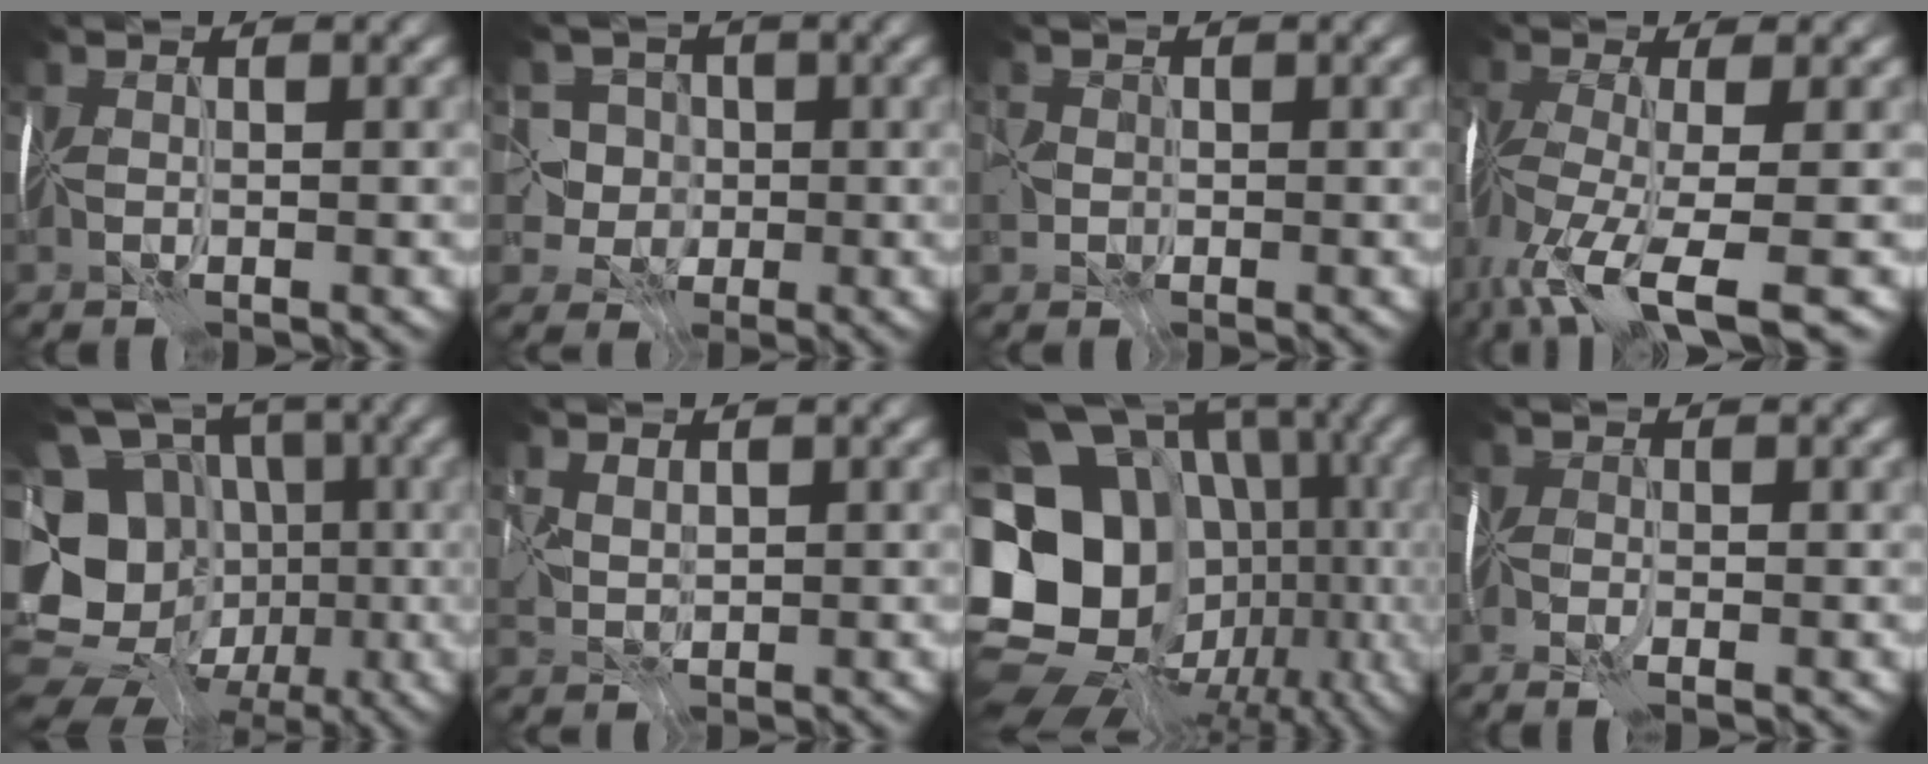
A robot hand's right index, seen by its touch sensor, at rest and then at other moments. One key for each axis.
{"total": 4.2, "fx": -0.2, "fy": 4.1, "fz": 0.7, "tx": -0.001, "ty": 0.026, "tz": -0.028}
{"total": 1.1, "fx": -0.3, "fy": 1.0, "fz": -0.2, "tx": -0.004, "ty": 0.005, "tz": -0.011}
{"total": 10.0, "fx": -5.8, "fy": 3.0, "fz": 7.5, "tx": -0.157, "ty": -0.013, "tz": -0.094}
{"total": 19.1, "fx": -4.6, "fy": 16.7, "fz": 8.1, "tx": -0.200, "ty": 0.007, "tz": -0.095}
{"total": 1.1, "fx": 0.9, "fy": 0.7, "fz": 0.1, "tx": -0.016, "ty": 0.009, "tz": 0.020}
{"total": 20.8, "fx": -3.6, "fy": 17.9, "fz": 9.9, "tx": -0.178, "ty": 0.028, "tz": -0.080}
{"total": 2.2, "fx": -1.2, "fy": 0.8, "fz": 1.6, "tx": -0.024, "ty": -0.002, "tz": -0.018}